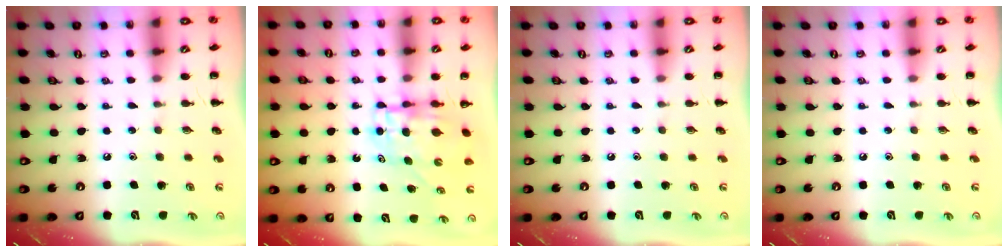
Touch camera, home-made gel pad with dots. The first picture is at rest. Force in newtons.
{"total": 5.9, "press": 5.8, "slide": 1.0}
{"total": 0.0}
{"total": 0.0}